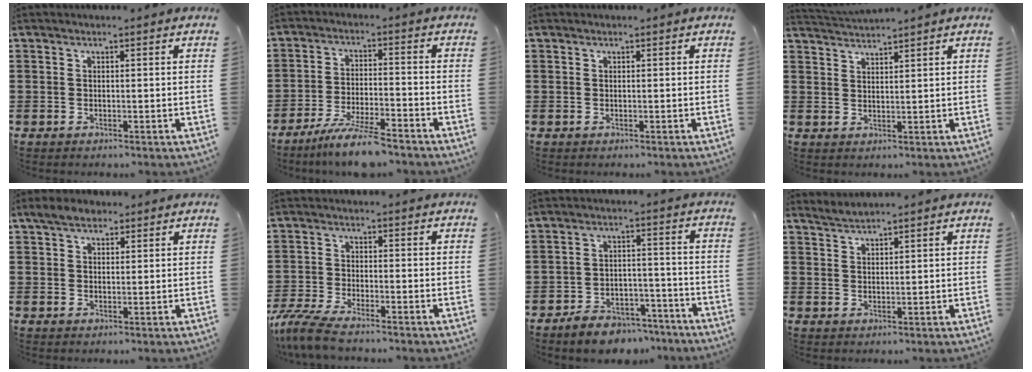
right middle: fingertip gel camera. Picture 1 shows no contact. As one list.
[{"total": 7.4, "force": [-6.4, 0.3, 3.8], "torque": [-0.074, -0.010, -0.119]}, {"total": 0.0}, {"total": 2.5, "force": [2.5, -0.4, -0.1], "torque": [-0.007, -0.006, 0.048]}, {"total": 3.1, "force": [2.5, 1.3, 1.2], "torque": [-0.022, 0.006, 0.045]}, {"total": 5.0, "force": [-4.4, 0.3, 2.4], "torque": [-0.073, -0.021, -0.095]}, {"total": 5.8, "force": [-5.5, 1.5, 1.0], "torque": [-0.012, 0.018, -0.109]}, {"total": 1.9, "force": [1.9, -0.5, 0.0], "torque": [-0.004, 0.002, 0.037]}]